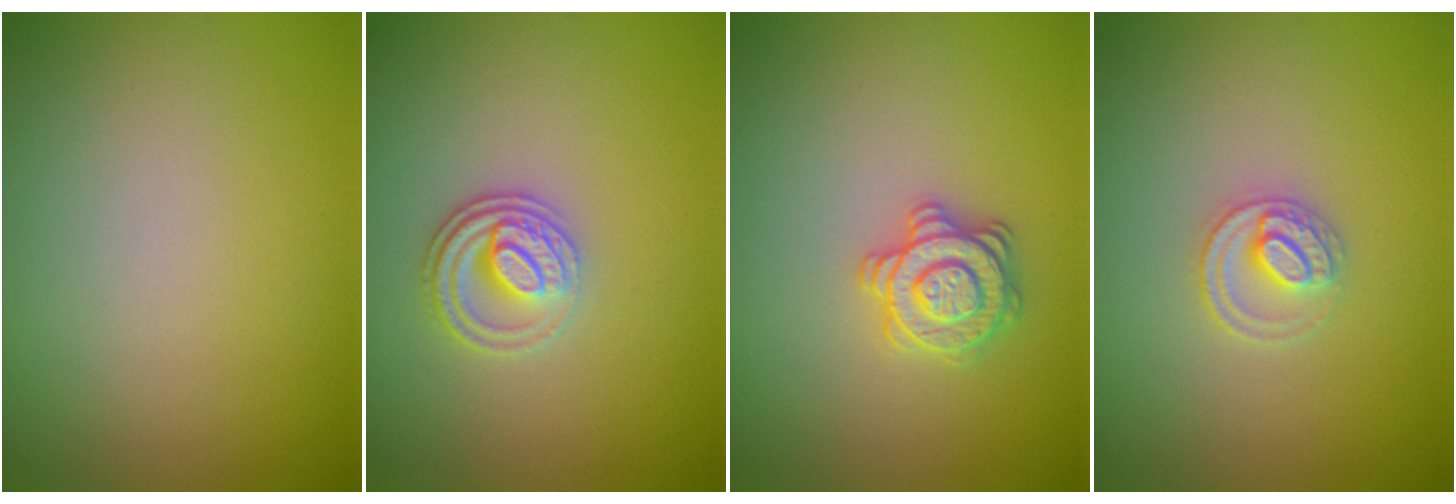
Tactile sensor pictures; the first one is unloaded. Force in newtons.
{"total": 2.8, "press": 2.5, "slide": 1.3}
{"total": 2.9, "press": 2.8, "slide": 0.4}
{"total": 2.2, "press": 2.2, "slide": 0.2}